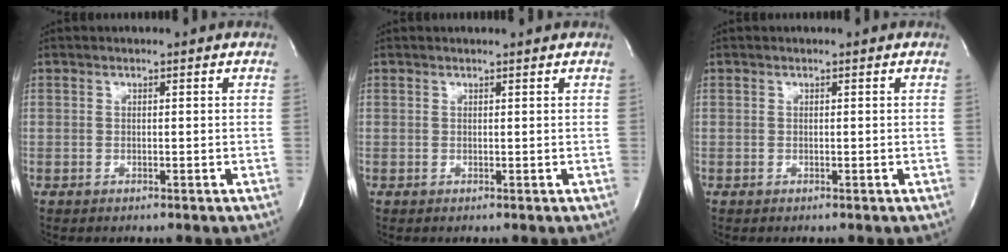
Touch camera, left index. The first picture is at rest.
{"total": 1.1, "force": [1.0, -0.2, 0.2], "torque": [-0.008, 0.000, 0.016]}
{"total": 0.0}